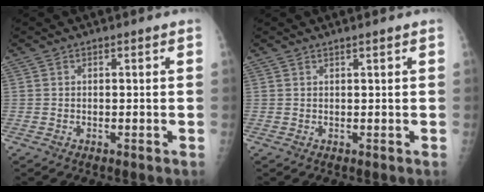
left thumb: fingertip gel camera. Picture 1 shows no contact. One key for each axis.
{"total": 0.6, "fx": 0.5, "fy": -0.1, "fz": 0.4, "tx": -0.011, "ty": -0.003, "tz": 0.012}